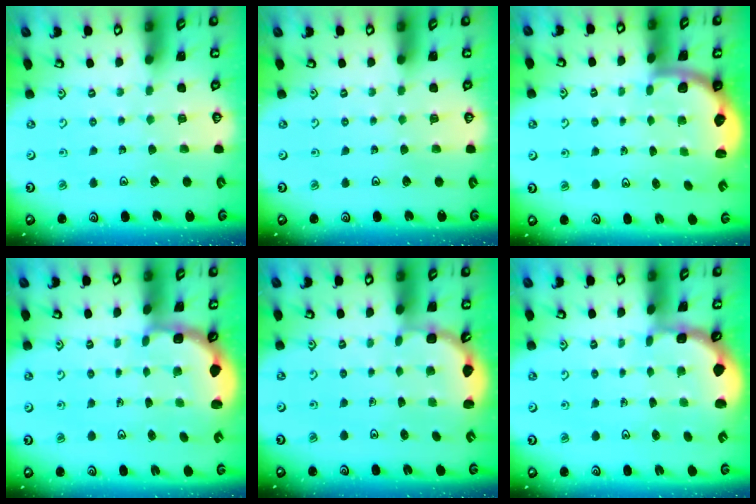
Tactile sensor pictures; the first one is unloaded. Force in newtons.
{"total": 0.0}
{"total": 2.4, "press": 1.7, "slide": 1.6}
{"total": 2.8, "press": 2.2, "slide": 1.7}
{"total": 3.8, "press": 3.3, "slide": 2.1}
{"total": 1.6, "press": 1.5, "slide": 0.4}